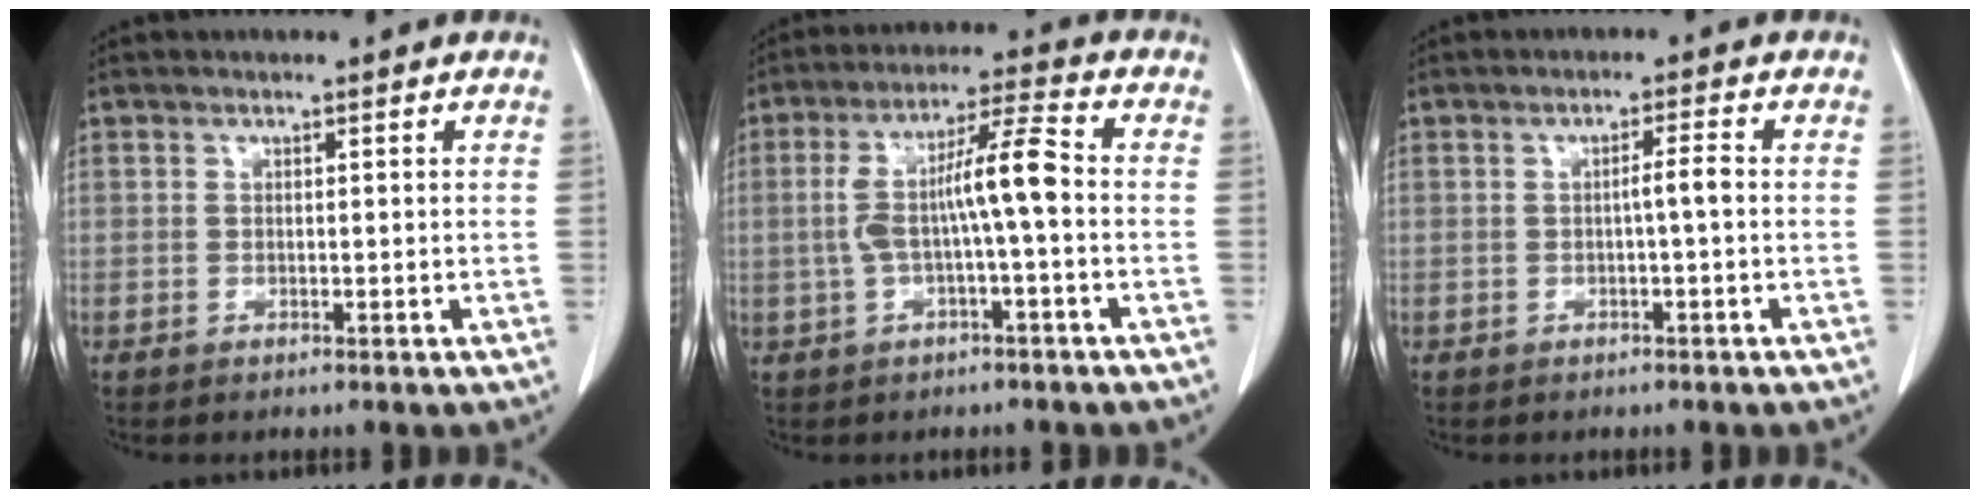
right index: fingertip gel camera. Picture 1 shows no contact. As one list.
[{"total": 9.0, "force": [-0.5, 0.7, 9.0], "torque": [-0.173, 0.030, -0.012]}, {"total": 2.3, "force": [-0.2, -0.1, 2.3], "torque": [-0.037, 0.003, -0.004]}]